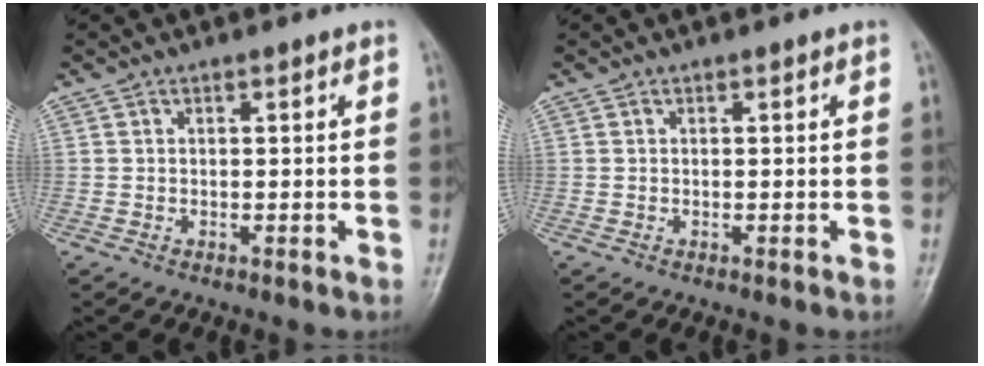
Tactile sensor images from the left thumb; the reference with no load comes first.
{"total": 0.0}